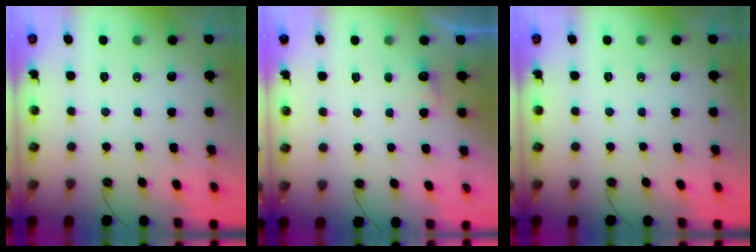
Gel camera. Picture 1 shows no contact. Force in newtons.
{"total": 4.3, "press": 4.3, "slide": 0.7}
{"total": 0.0}